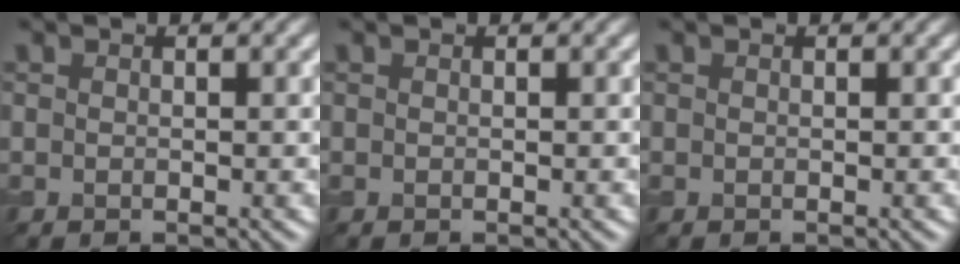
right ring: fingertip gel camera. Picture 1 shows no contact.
{"total": 0.0}
{"total": 0.0}